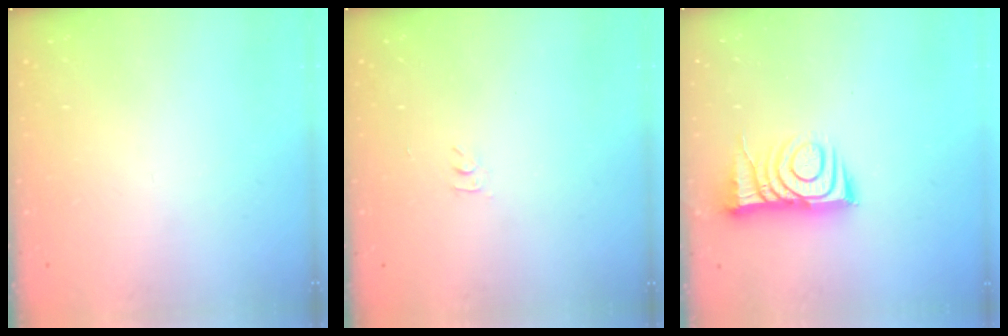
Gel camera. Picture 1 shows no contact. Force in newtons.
{"total": 2.8, "press": 2.8, "slide": 0.4}
{"total": 9.7, "press": 9.7, "slide": 0.9}